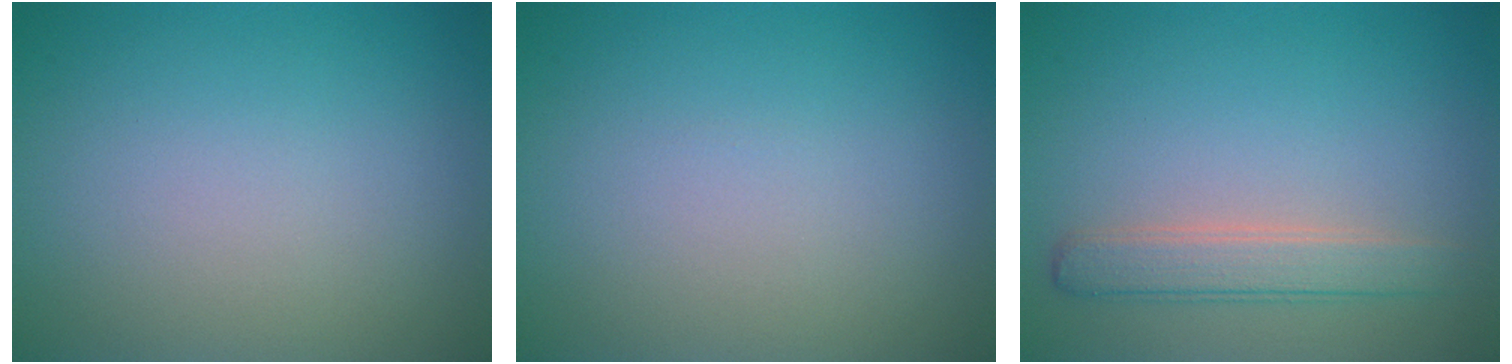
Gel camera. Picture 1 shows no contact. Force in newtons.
{"total": 0.0}
{"total": 2.8, "press": 2.8, "slide": 0.1}